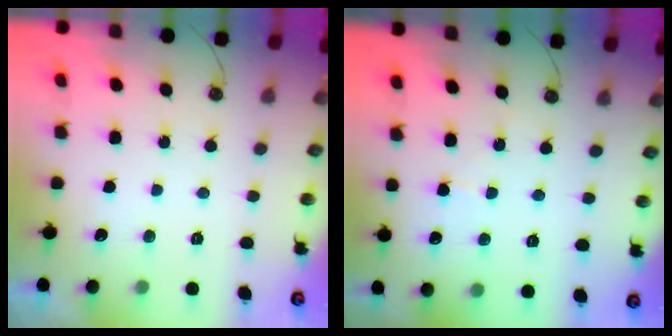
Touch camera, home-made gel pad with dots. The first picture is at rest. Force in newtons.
{"total": 3.6, "press": 3.6, "slide": 0.6}